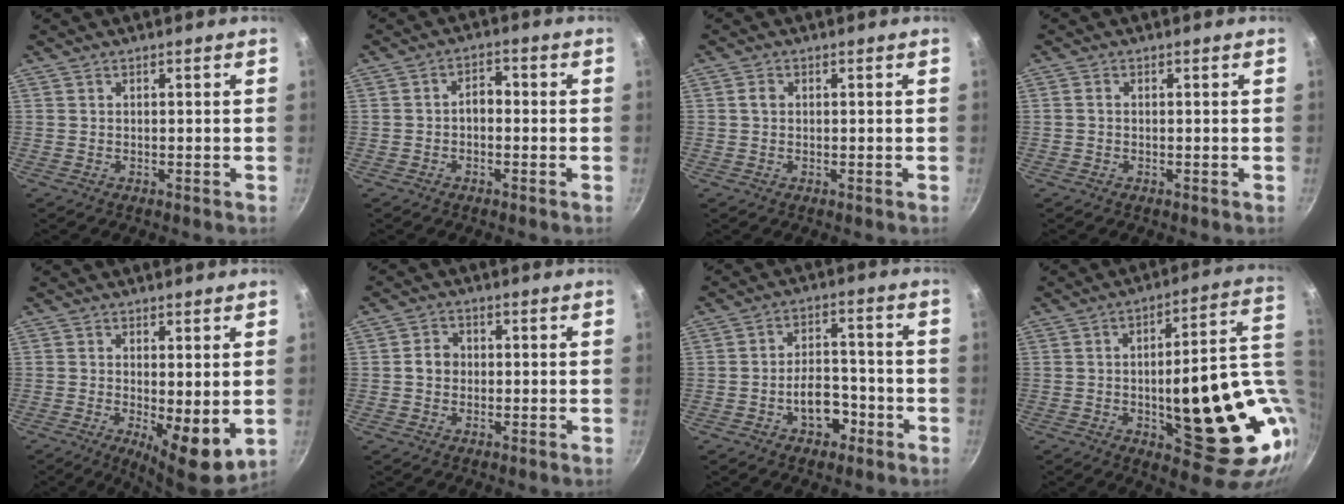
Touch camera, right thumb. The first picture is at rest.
{"total": 3.2, "force": [-0.7, 2.1, 2.2], "torque": [-0.024, 0.017, -0.018]}
{"total": 1.6, "force": [0.2, 1.2, 0.9], "torque": [-0.012, 0.005, 0.002]}
{"total": 0.8, "force": [-0.1, 0.6, 0.5], "torque": [-0.009, 0.005, -0.003]}
{"total": 8.7, "force": [-0.9, 2.8, 8.2], "torque": [-0.110, -0.018, -0.003]}
{"total": 3.6, "force": [-0.1, 3.1, 1.8], "torque": [-0.013, 0.011, -0.007]}
{"total": 7.9, "force": [-3.5, 5.0, 5.1], "torque": [-0.048, 0.033, -0.056]}
{"total": 24.8, "force": [-0.4, 9.2, 23.0], "torque": [-0.279, -0.008, 0.008]}